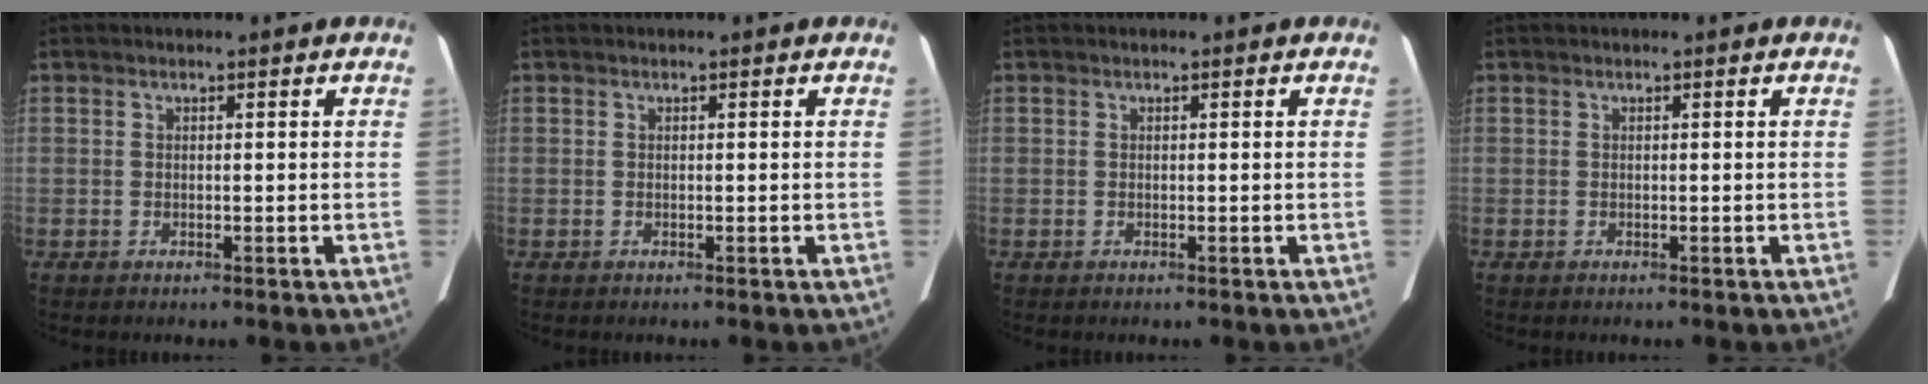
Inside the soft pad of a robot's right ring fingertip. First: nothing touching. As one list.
[{"total": 0.0}, {"total": 0.0}, {"total": 0.0}]